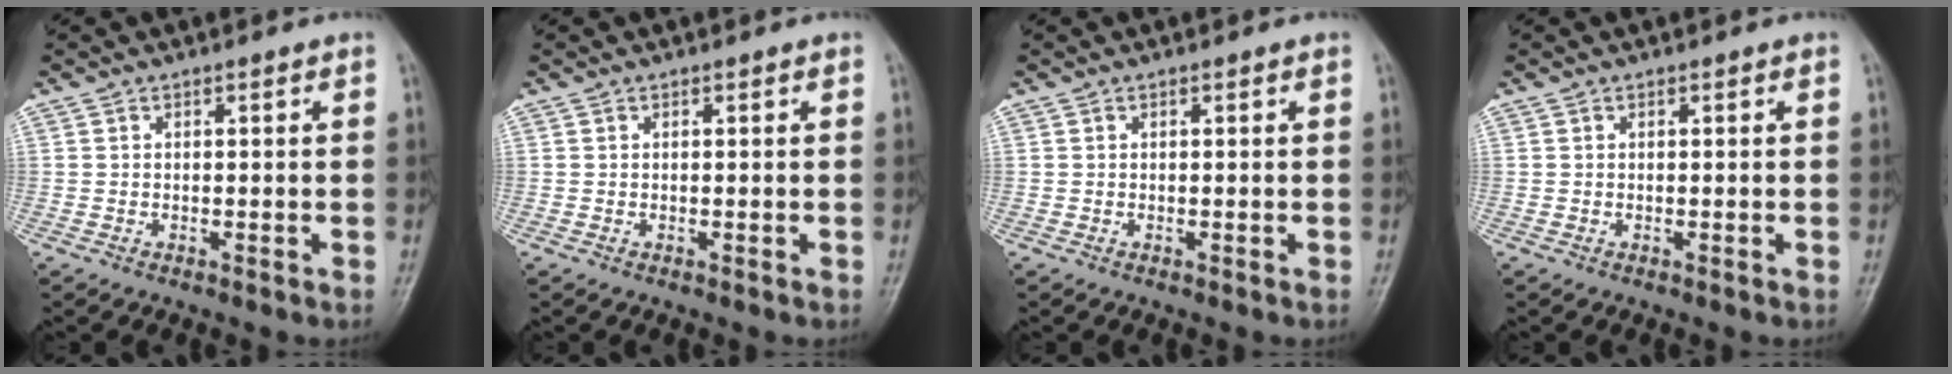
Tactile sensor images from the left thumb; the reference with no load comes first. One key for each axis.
{"total": 0.0}
{"total": 0.0}
{"total": 0.0}